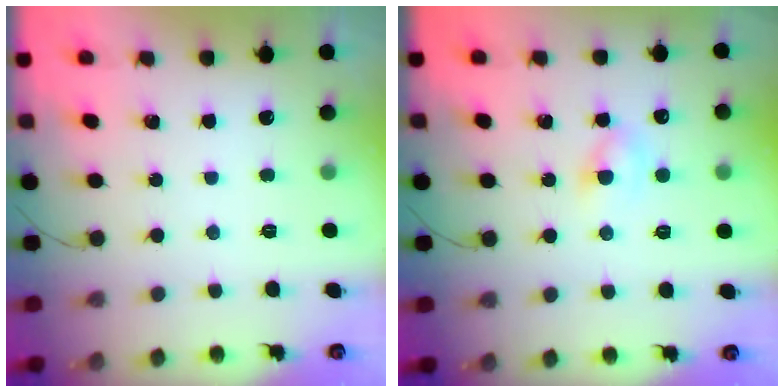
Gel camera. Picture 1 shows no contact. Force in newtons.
{"total": 2.9, "press": 2.7, "slide": 1.1}